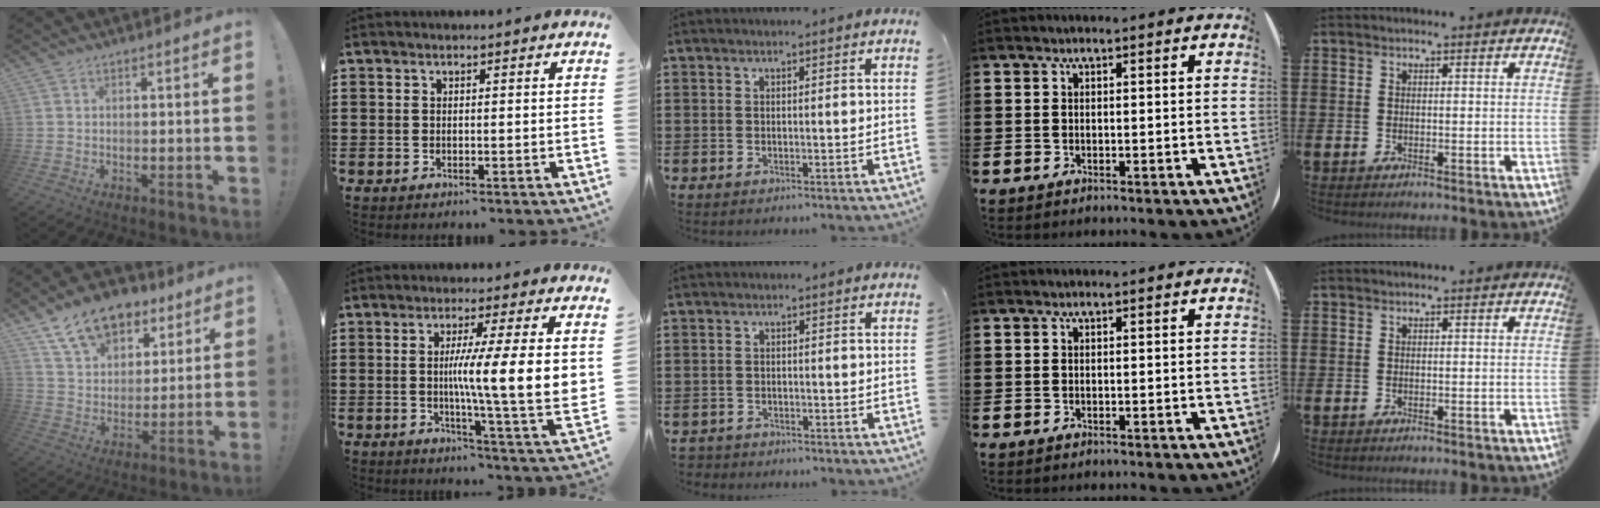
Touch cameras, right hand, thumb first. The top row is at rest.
{"thumb": {"total": 15.4, "force": [10.1, 9.5, 6.7], "torque": [-0.102, -0.063, 0.188]}, "index": {"total": 10.5, "force": [1.9, 0.3, 10.3], "torque": [-0.184, -0.016, 0.027]}, "middle": {"total": 1.3, "force": [-1.3, 0.4, -0.1], "torque": [-0.002, 0.000, -0.029]}}